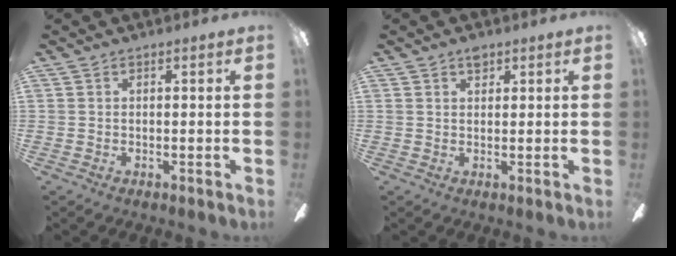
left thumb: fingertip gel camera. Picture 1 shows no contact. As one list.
[{"total": 2.2, "force": [1.5, 1.2, 1.0], "torque": [-0.005, -0.005, 0.023]}]